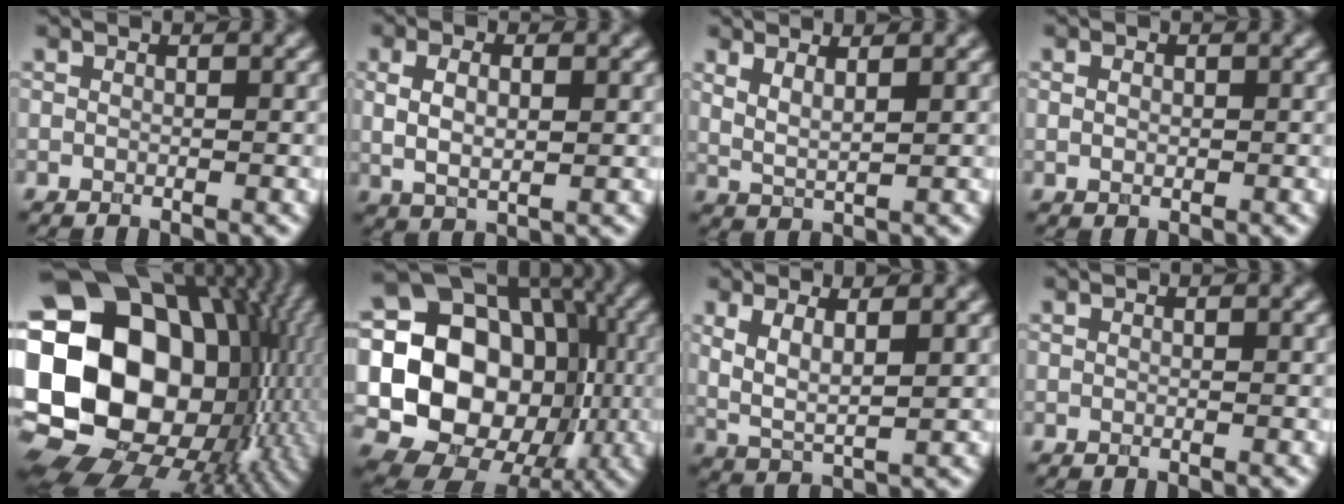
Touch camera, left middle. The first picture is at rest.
{"total": 3.6, "force": [0.7, 1.9, 3.0], "torque": [-0.062, -0.002, 0.018]}
{"total": 2.3, "force": [1.6, 0.6, 1.5], "torque": [-0.026, -0.007, 0.030]}
{"total": 1.1, "force": [0.2, 0.8, 0.8], "torque": [-0.015, 0.001, 0.003]}
{"total": 23.5, "force": [1.8, 18.5, 14.3], "torque": [-0.287, -0.001, 0.017]}
{"total": 18.4, "force": [-1.1, 15.2, 10.2], "torque": [-0.146, -0.001, -0.041]}
{"total": 3.5, "force": [1.6, 1.2, 2.8], "torque": [-0.066, -0.008, 0.032]}
{"total": 0.0}